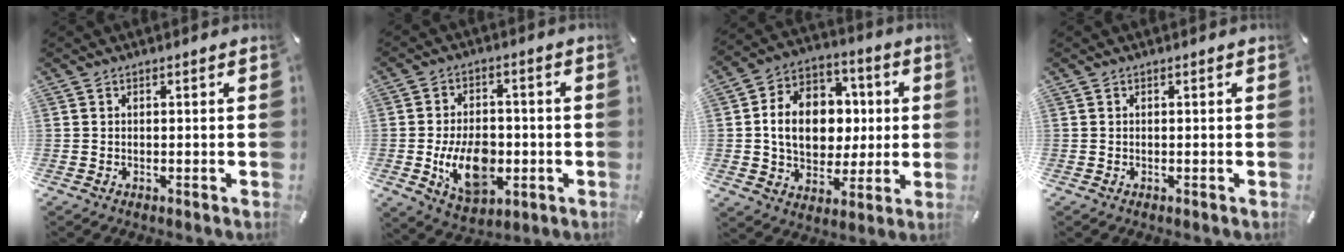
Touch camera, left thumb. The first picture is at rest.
{"total": 12.7, "force": [-2.9, 8.3, 9.2], "torque": [-0.167, -0.003, -0.047]}
{"total": 14.5, "force": [0.0, 12.0, 8.1], "torque": [-0.160, 0.010, 0.005]}
{"total": 0.0}